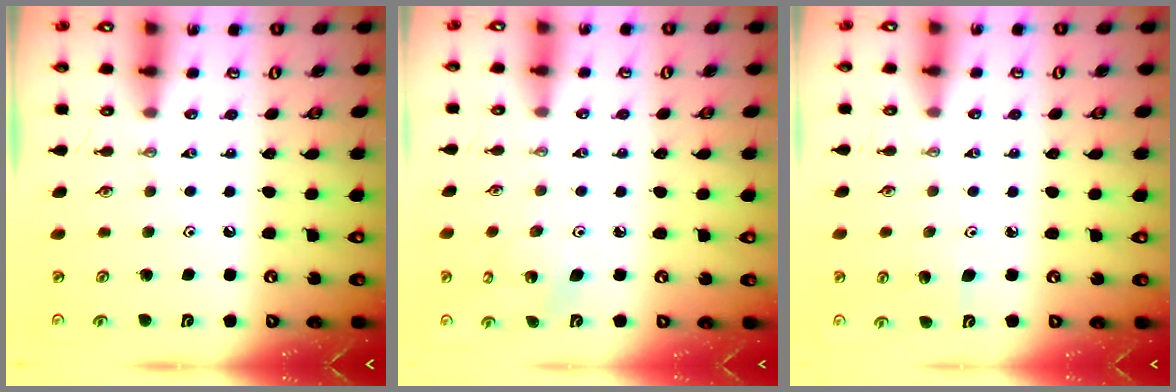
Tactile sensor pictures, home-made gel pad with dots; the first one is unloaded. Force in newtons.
{"total": 4.1, "press": 4.1, "slide": 0.3}
{"total": 4.2, "press": 4.1, "slide": 0.9}